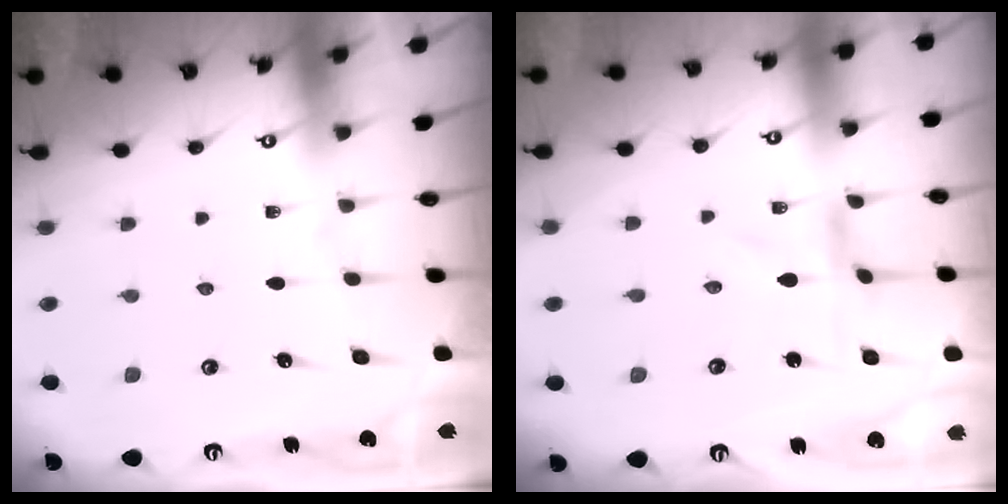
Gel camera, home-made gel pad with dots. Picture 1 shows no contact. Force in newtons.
{"total": 0.0}